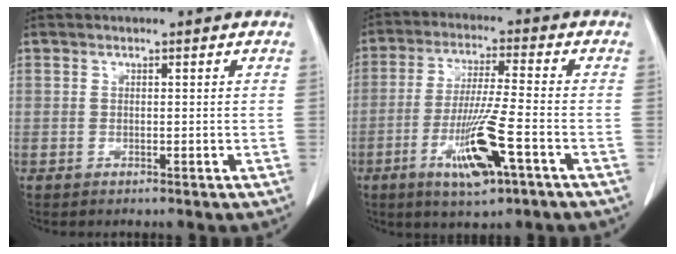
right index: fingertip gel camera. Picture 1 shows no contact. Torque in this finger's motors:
{"motor_torque": [0.14, -0.03, 0.22, 0.11]}